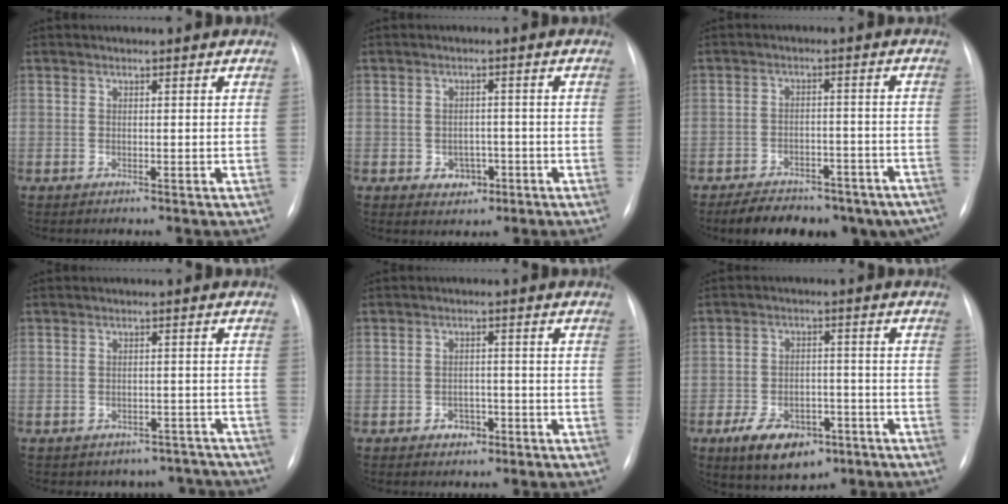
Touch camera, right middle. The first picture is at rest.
{"total": 3.4, "force": [-1.4, 2.7, 1.5], "torque": [-0.016, 0.008, -0.009]}
{"total": 18.3, "force": [-14.4, 8.2, 7.8], "torque": [-0.106, 0.013, -0.176]}
{"total": 8.9, "force": [-7.7, 4.3, 0.6], "torque": [0.005, 0.024, -0.076]}
{"total": 2.7, "force": [-1.5, 1.9, 1.2], "torque": [-0.013, 0.006, -0.016]}
{"total": 9.7, "force": [-5.5, 5.4, 5.8], "torque": [-0.099, -0.001, -0.081]}